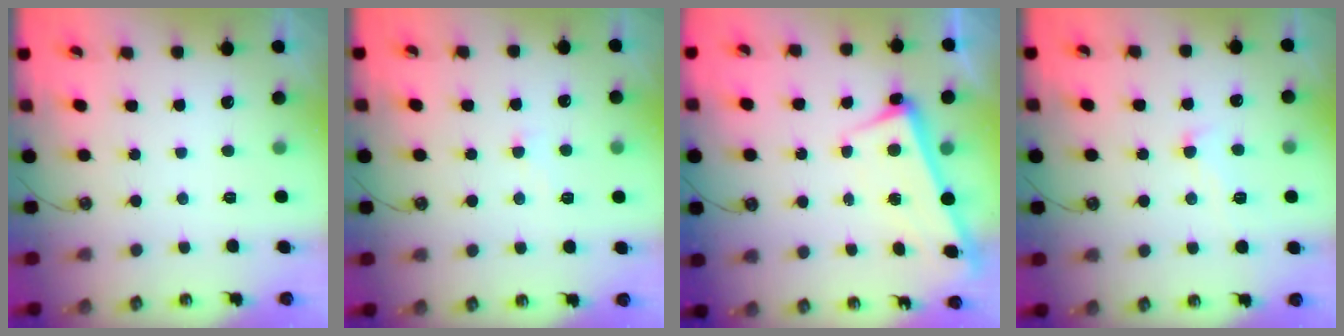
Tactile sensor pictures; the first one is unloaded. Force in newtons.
{"total": 1.5, "press": 1.2, "slide": 0.8}
{"total": 2.6, "press": 2.5, "slide": 0.6}
{"total": 1.1, "press": 0.7, "slide": 0.9}